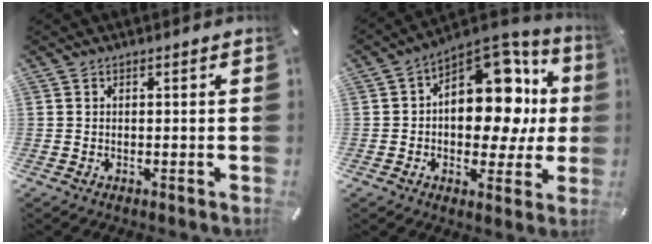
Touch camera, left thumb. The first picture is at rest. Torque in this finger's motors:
{"motor_torque": [1.98, 2.00, 0.41, -0.08, 0.30]}